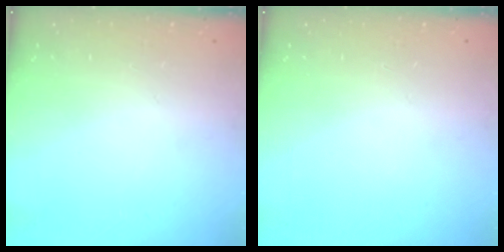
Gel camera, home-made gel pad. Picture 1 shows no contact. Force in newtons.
{"total": 0.0}